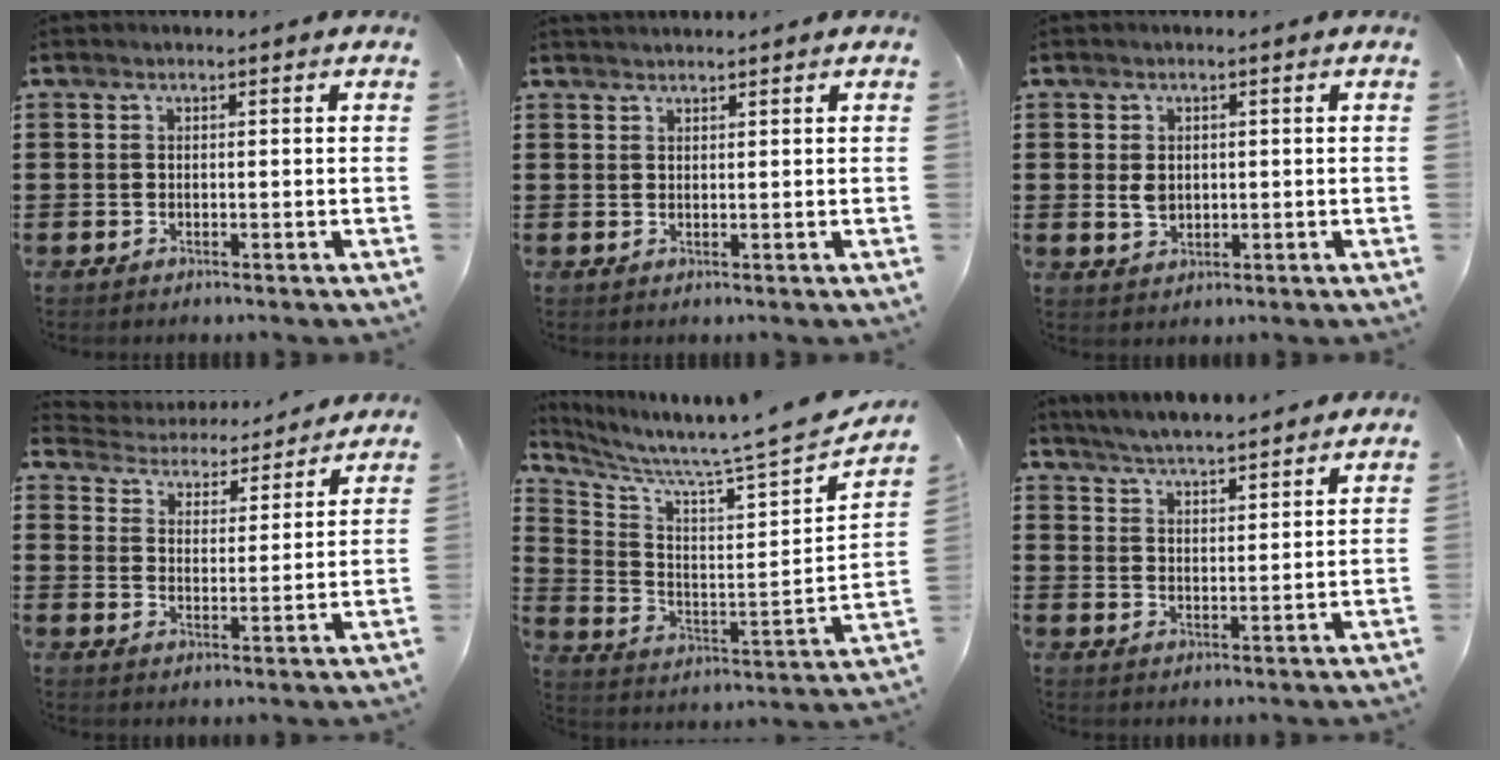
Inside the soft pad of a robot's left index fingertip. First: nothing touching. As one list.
[{"total": 1.2, "force": [1.2, 0.0, 0.1], "torque": [-0.003, -0.001, 0.024]}, {"total": 2.5, "force": [0.4, 1.7, 1.8], "torque": [-0.037, 0.006, 0.008]}, {"total": 3.9, "force": [3.9, 0.3, -0.2], "torque": [-0.023, -0.033, 0.060]}, {"total": 5.5, "force": [5.2, -1.5, 0.8], "torque": [-0.048, -0.075, 0.076]}, {"total": 5.0, "force": [5.0, -0.5, 0.6], "torque": [-0.032, -0.025, 0.089]}]